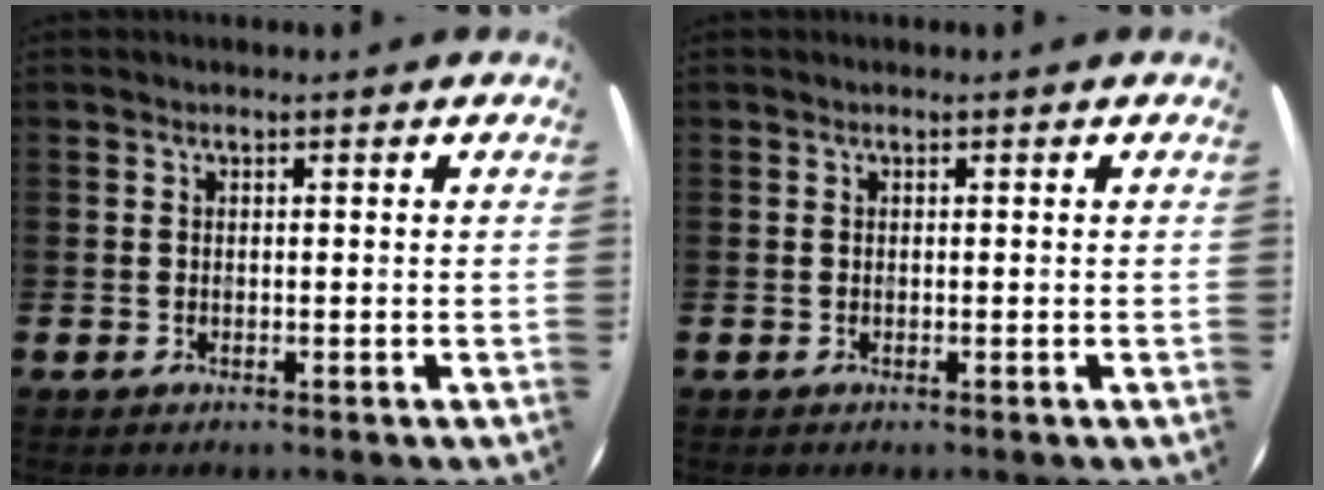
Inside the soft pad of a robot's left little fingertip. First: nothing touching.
{"total": 0.0}